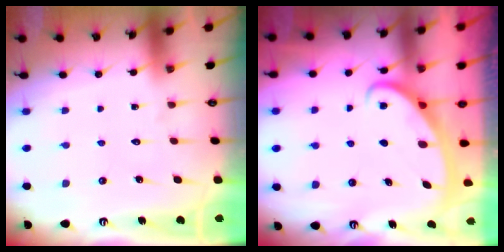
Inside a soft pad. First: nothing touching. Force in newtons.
{"total": 2.6, "press": 2.6, "slide": 0.4}